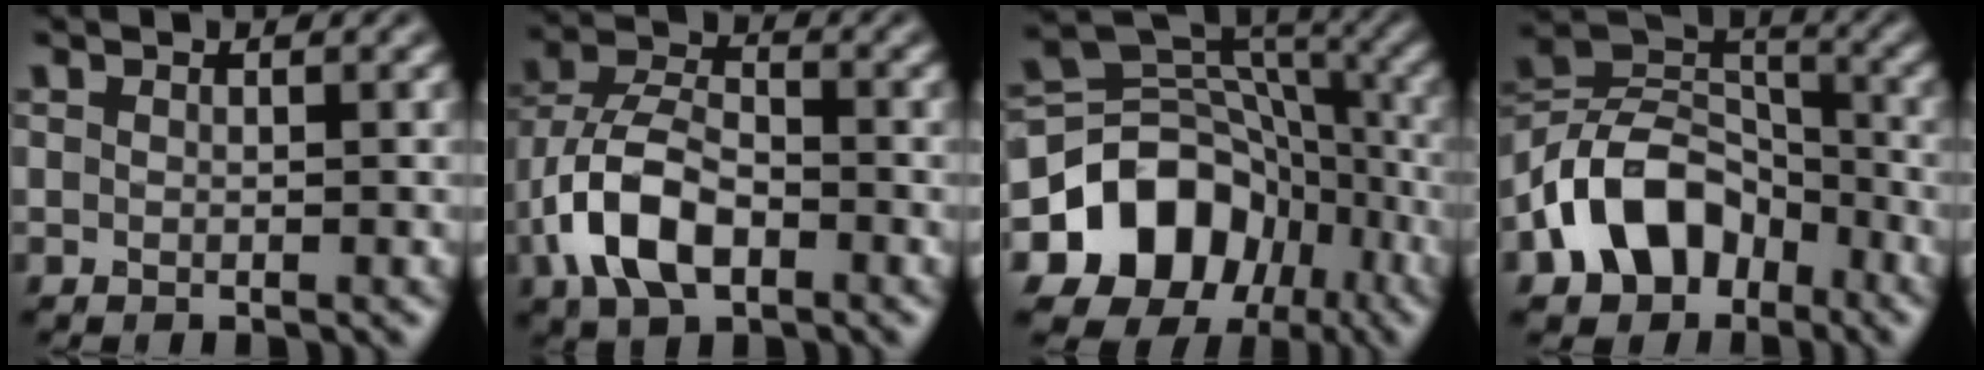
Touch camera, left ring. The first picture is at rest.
{"total": 7.3, "force": [-3.0, 3.9, 5.3], "torque": [-0.111, 0.004, -0.067]}
{"total": 13.0, "force": [-5.2, 10.2, 6.2], "torque": [-0.121, 0.004, -0.096]}
{"total": 9.2, "force": [-4.4, 6.5, 4.7], "torque": [-0.080, 0.009, -0.104]}